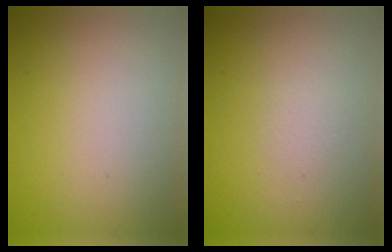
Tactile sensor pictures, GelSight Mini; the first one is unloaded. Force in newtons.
{"total": 0.5, "press": 0.5, "slide": 0.0}